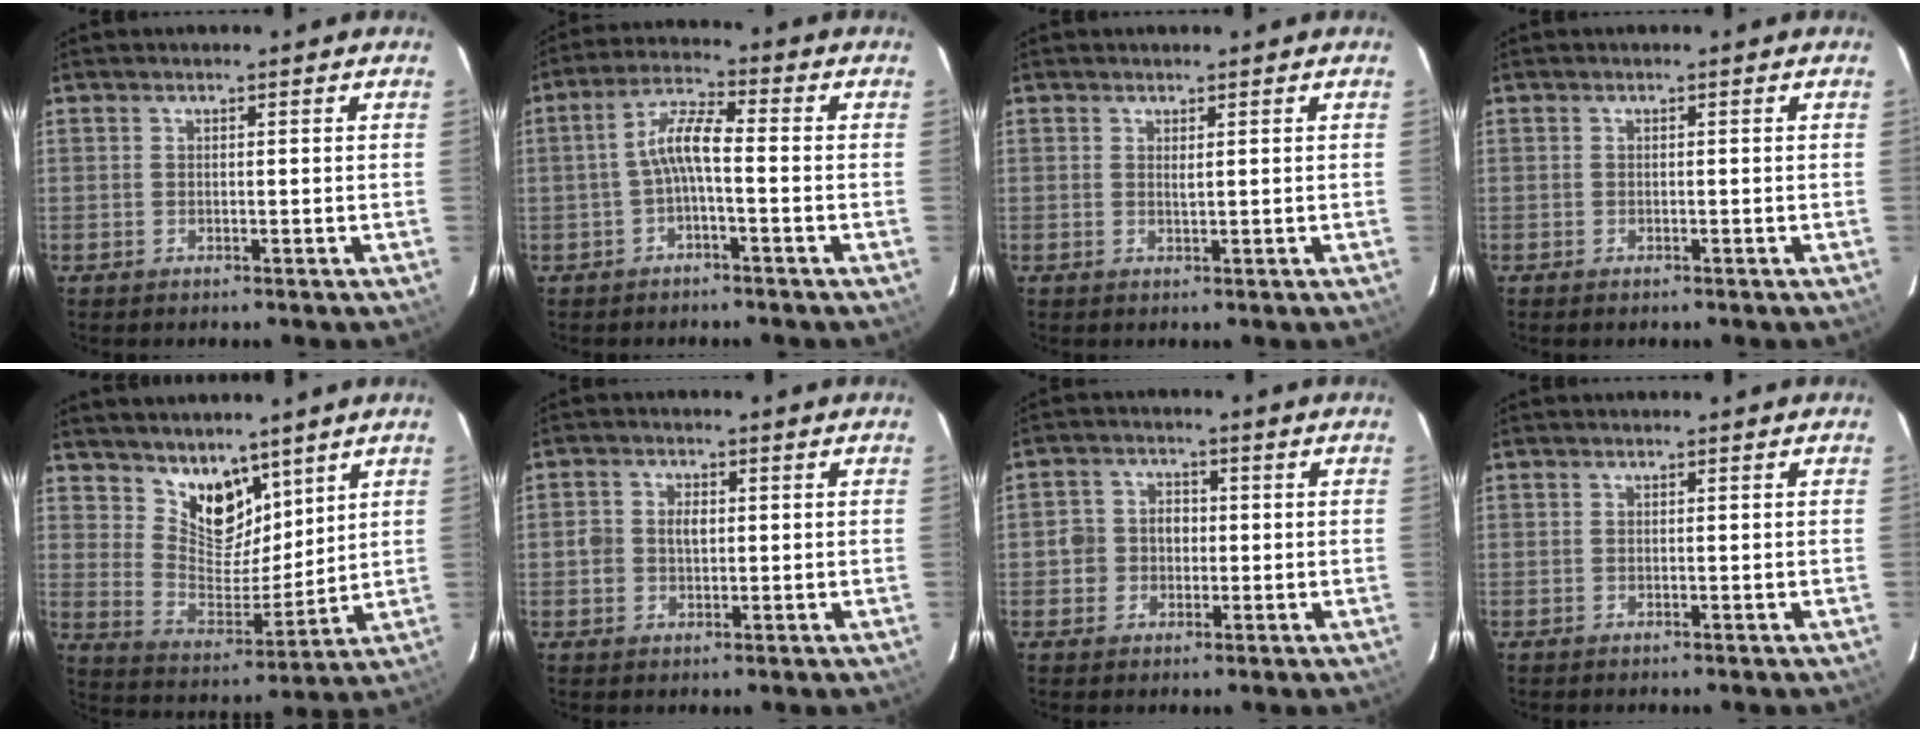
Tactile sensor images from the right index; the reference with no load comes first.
{"total": 5.6, "force": [-1.6, 1.1, 5.3], "torque": [-0.117, 0.017, -0.031]}
{"total": 0.8, "force": [0.4, 0.1, 0.7], "torque": [-0.013, 0.000, 0.008]}
{"total": 0.7, "force": [-0.5, 0.3, 0.2], "torque": [-0.006, -0.002, -0.011]}
{"total": 10.6, "force": [7.6, 5.5, 4.9], "torque": [-0.079, -0.008, 0.148]}
{"total": 3.8, "force": [-0.1, 3.1, 2.1], "torque": [-0.039, 0.009, -0.002]}
{"total": 5.1, "force": [-0.8, 4.9, 1.5], "torque": [-0.027, 0.017, -0.015]}
{"total": 0.0}